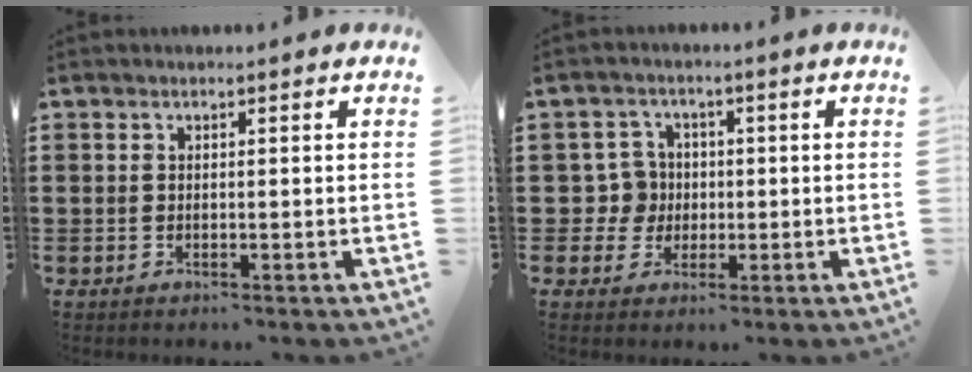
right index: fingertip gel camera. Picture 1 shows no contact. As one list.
[{"total": 4.3, "force": [-0.2, 4.2, 1.0], "torque": [-0.038, 0.013, -0.004]}]